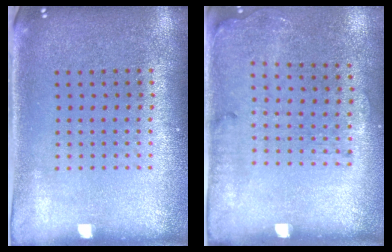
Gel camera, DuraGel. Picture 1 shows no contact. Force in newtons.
{"total": 1.7, "press": 1.2, "slide": 1.2}